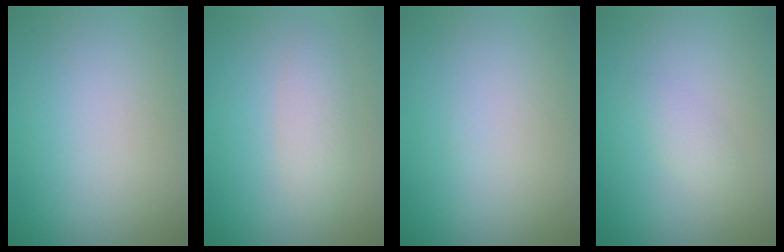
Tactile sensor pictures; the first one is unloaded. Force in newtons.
{"total": 2.3, "press": 2.3, "slide": 0.2}
{"total": 0.0}
{"total": 1.3, "press": 1.3, "slide": 0.0}